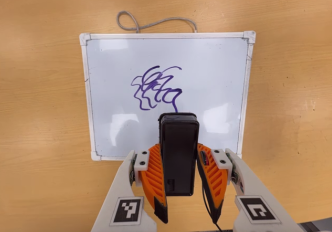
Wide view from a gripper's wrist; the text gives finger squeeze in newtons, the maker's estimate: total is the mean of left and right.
{"total": 4.3, "left": 2.7, "right": 5.9}